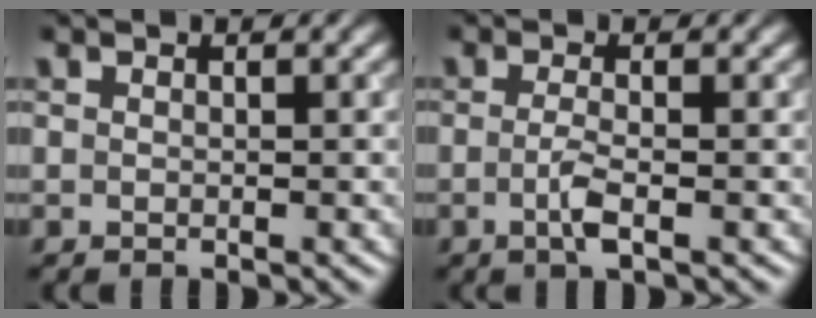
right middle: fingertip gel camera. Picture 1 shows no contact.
{"total": 2.1, "force": [-0.6, 0.5, 2.0], "torque": [-0.040, -0.003, -0.014]}